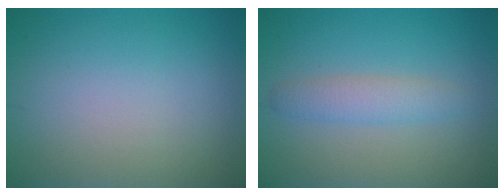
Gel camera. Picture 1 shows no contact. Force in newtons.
{"total": 2.5, "press": 2.5, "slide": 0.2}